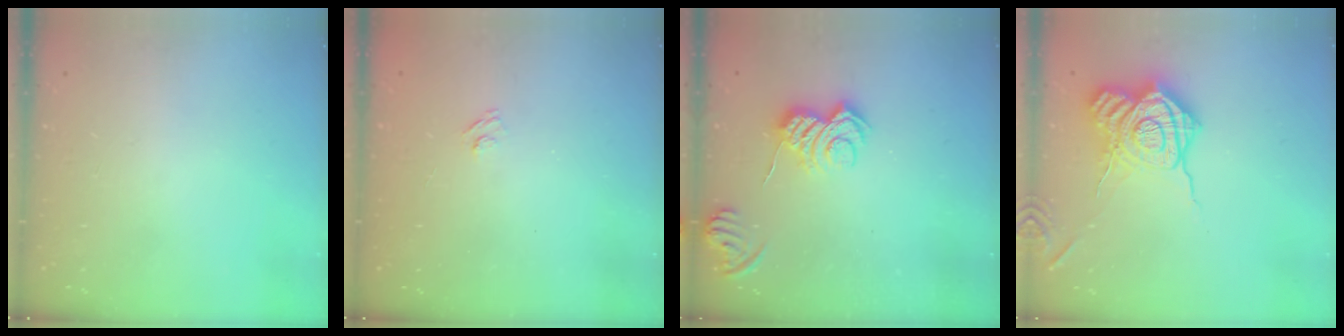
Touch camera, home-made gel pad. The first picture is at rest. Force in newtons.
{"total": 2.7, "press": 2.5, "slide": 0.9}
{"total": 7.8, "press": 7.7, "slide": 0.9}
{"total": 19.7, "press": 19.7, "slide": 1.0}